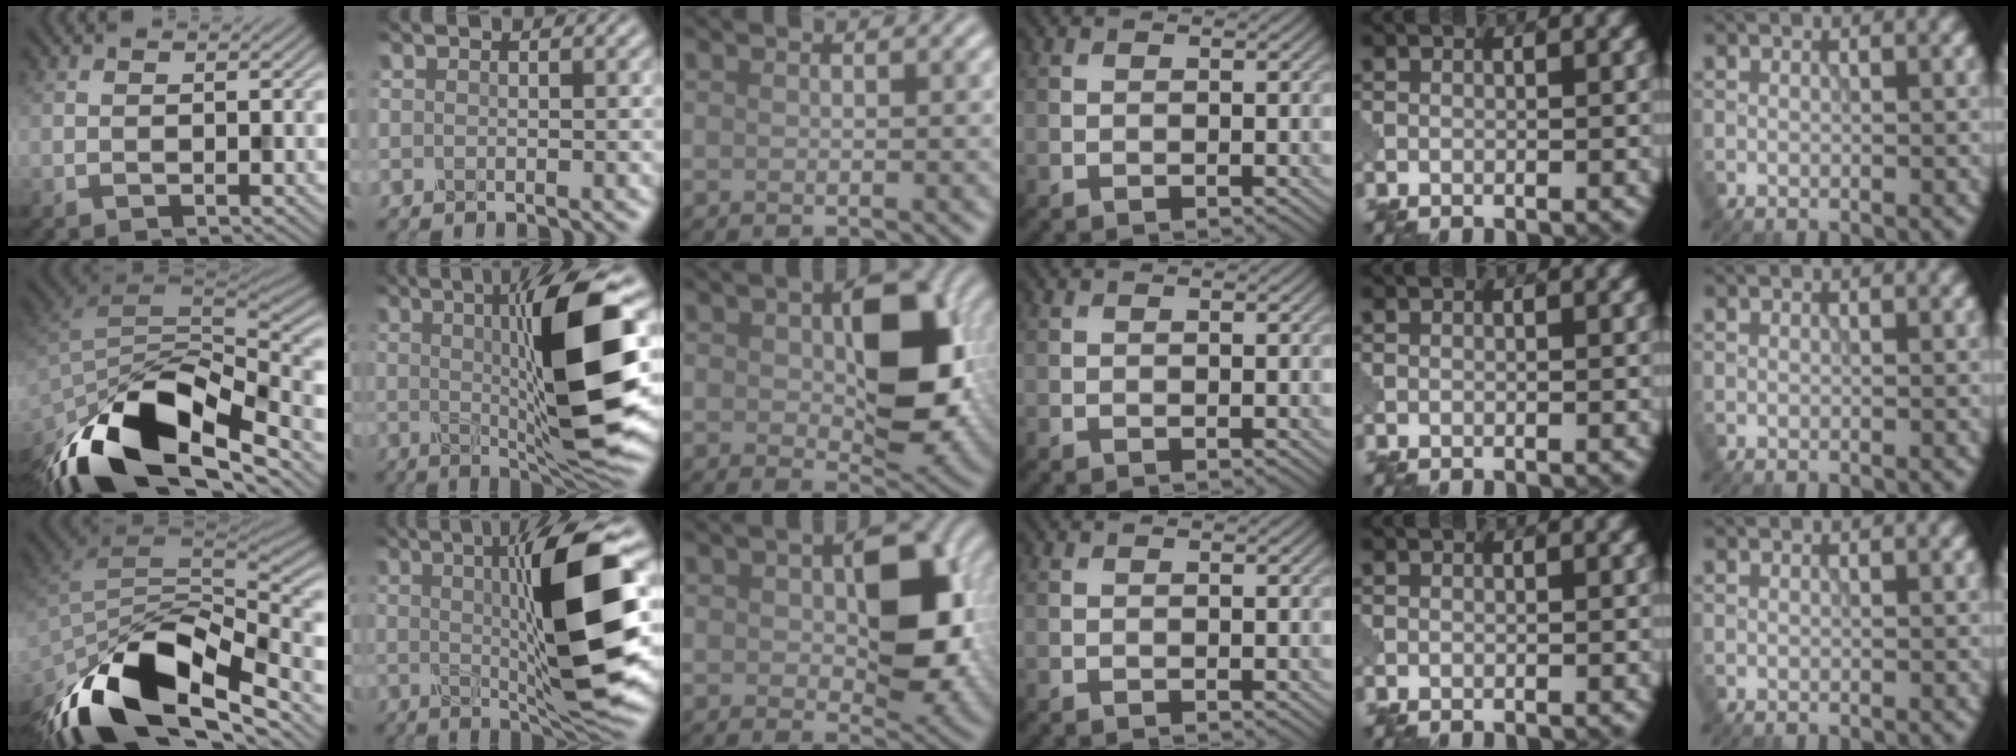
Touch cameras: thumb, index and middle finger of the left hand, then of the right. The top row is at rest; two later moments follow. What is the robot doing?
{"motion": "shake", "object": "sieve"}